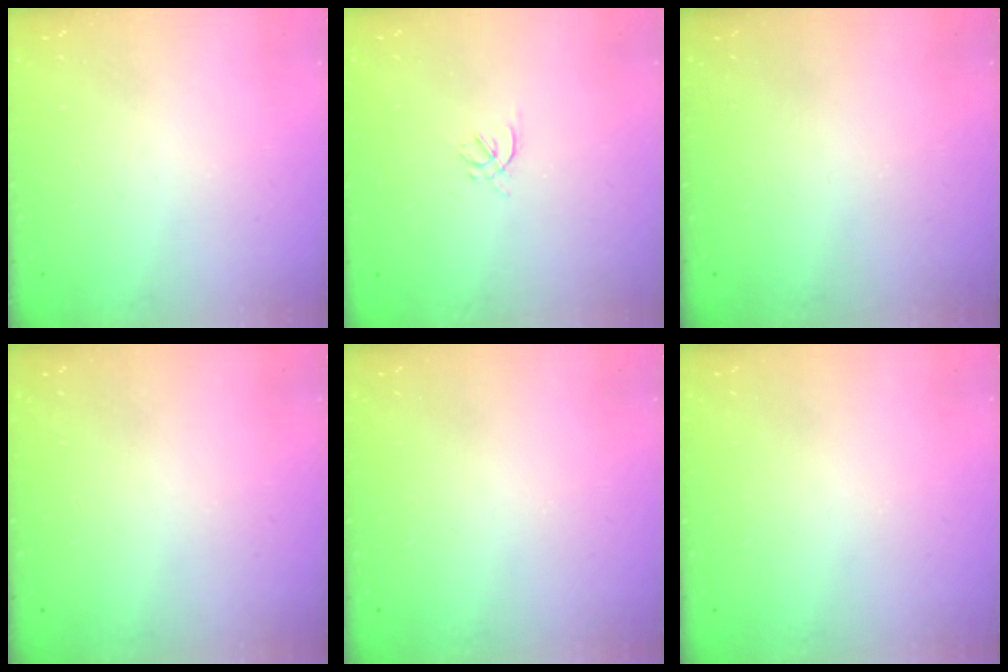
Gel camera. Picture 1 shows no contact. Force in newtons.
{"total": 1.7, "press": 1.6, "slide": 0.6}
{"total": 0.0}
{"total": 0.0}
{"total": 0.0}
{"total": 0.0}